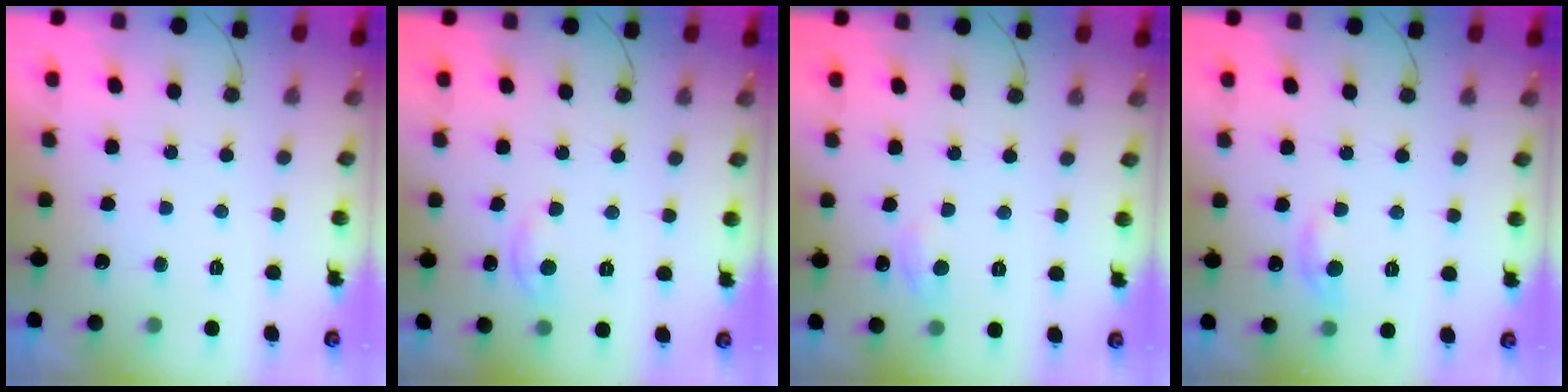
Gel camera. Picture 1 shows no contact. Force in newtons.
{"total": 2.9, "press": 2.8, "slide": 0.4}
{"total": 5.7, "press": 5.7, "slide": 0.9}
{"total": 6.6, "press": 6.6, "slide": 0.9}